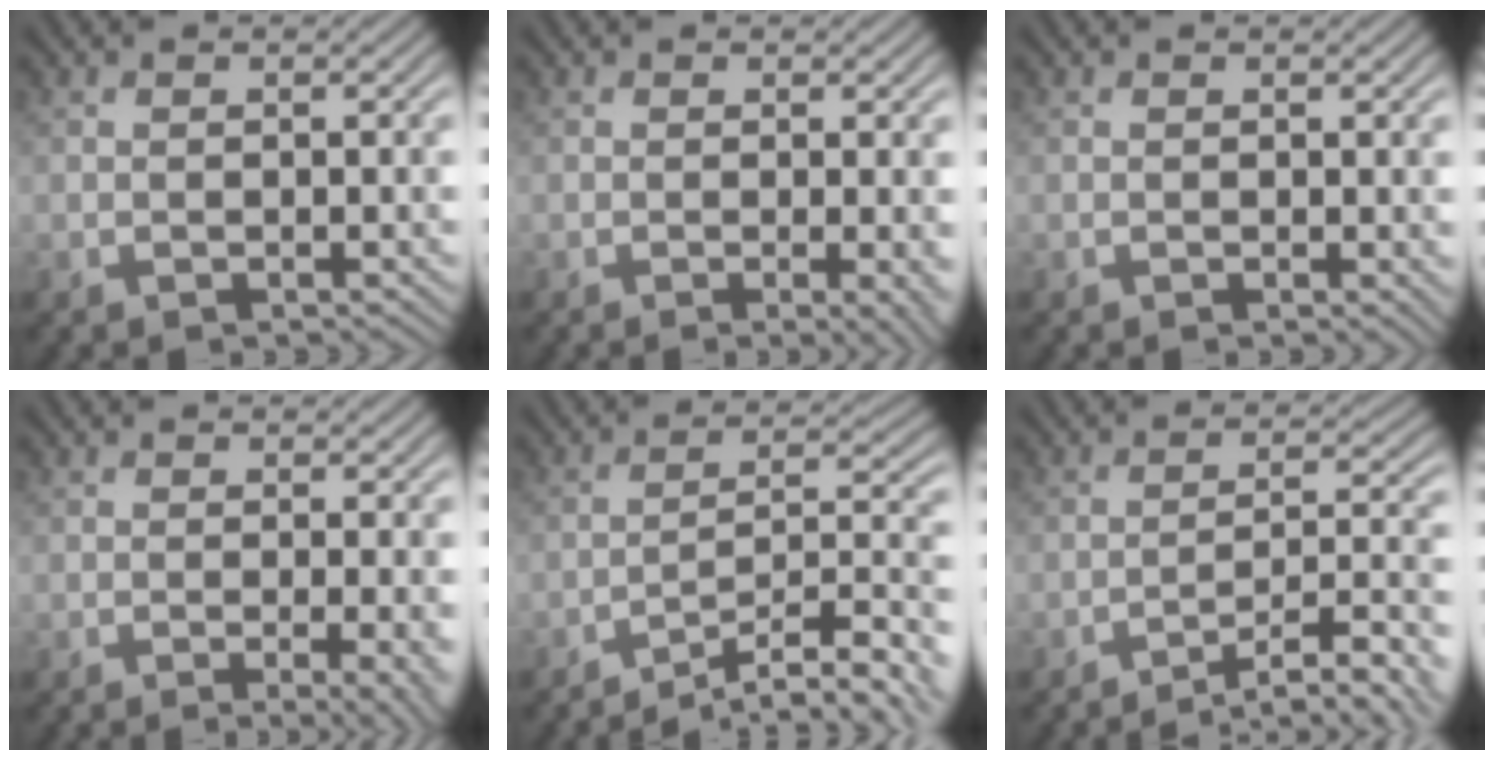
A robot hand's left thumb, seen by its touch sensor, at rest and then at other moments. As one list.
[{"total": 2.7, "force": [-0.4, 0.5, 2.6], "torque": [-0.040, -0.003, -0.011]}, {"total": 0.7, "force": [0.3, 0.3, 0.6], "torque": [-0.006, -0.002, 0.004]}, {"total": 4.0, "force": [-0.7, 0.9, 3.8], "torque": [-0.057, -0.005, -0.010]}, {"total": 10.7, "force": [-8.3, 2.1, 6.5], "torque": [-0.105, 0.015, -0.127]}, {"total": 8.6, "force": [-6.2, 1.6, 5.7], "torque": [-0.093, 0.011, -0.087]}]